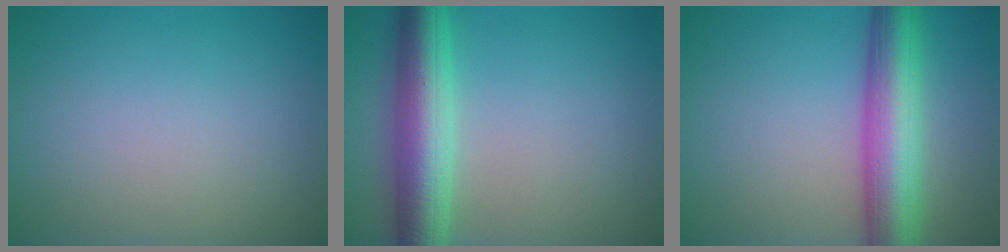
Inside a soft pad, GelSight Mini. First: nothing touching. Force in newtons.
{"total": 7.1, "press": 7.1, "slide": 0.1}
{"total": 8.4, "press": 8.4, "slide": 0.3}